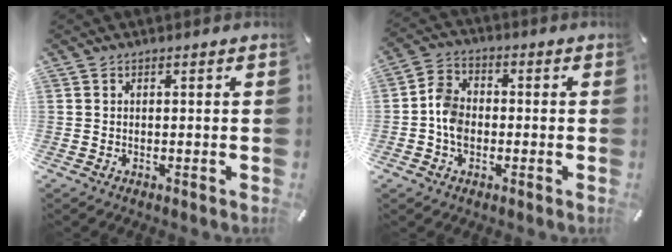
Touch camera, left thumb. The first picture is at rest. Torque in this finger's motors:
{"motor_torque": [1.07, 2.08, 0.51, -0.42, 0.32]}